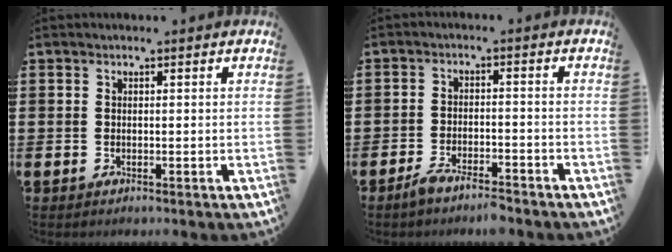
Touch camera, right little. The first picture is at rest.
{"total": 3.3, "force": [-2.9, 0.6, 1.5], "torque": [-0.033, 0.006, -0.058]}